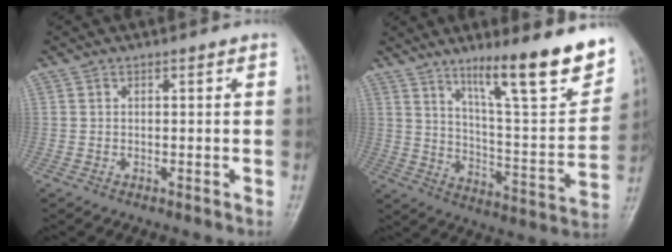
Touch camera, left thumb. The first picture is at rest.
{"total": 19.5, "force": [12.6, 3.3, 14.5], "torque": [-0.183, -0.068, 0.202]}